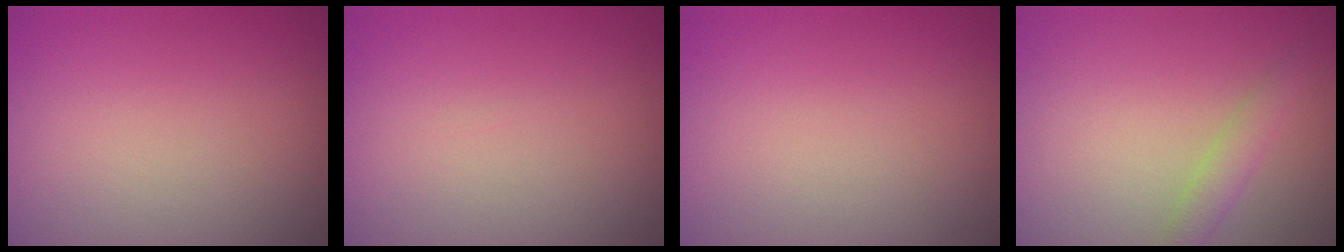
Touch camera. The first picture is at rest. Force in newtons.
{"total": 0.0}
{"total": 0.0}
{"total": 1.7, "press": 1.7, "slide": 0.1}